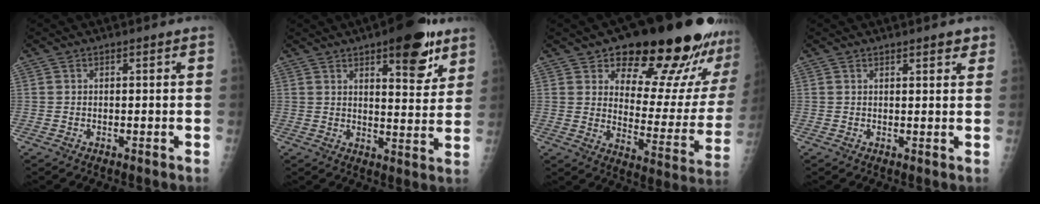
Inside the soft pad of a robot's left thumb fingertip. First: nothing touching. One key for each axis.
{"total": 13.2, "fx": 7.9, "fy": 4.8, "fz": 9.5, "tx": -0.091, "ty": -0.040, "tz": 0.107}
{"total": 24.1, "fx": 17.1, "fy": 8.4, "fz": 14.8, "tx": -0.154, "ty": -0.100, "tz": 0.231}
{"total": 2.6, "fx": 2.0, "fy": 0.8, "fz": 1.5, "tx": -0.007, "ty": -0.009, "tz": 0.023}